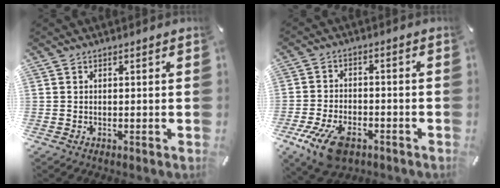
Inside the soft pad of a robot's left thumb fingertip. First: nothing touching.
{"total": 10.3, "force": [-5.7, 5.6, 6.5], "torque": [-0.138, 0.020, -0.103]}